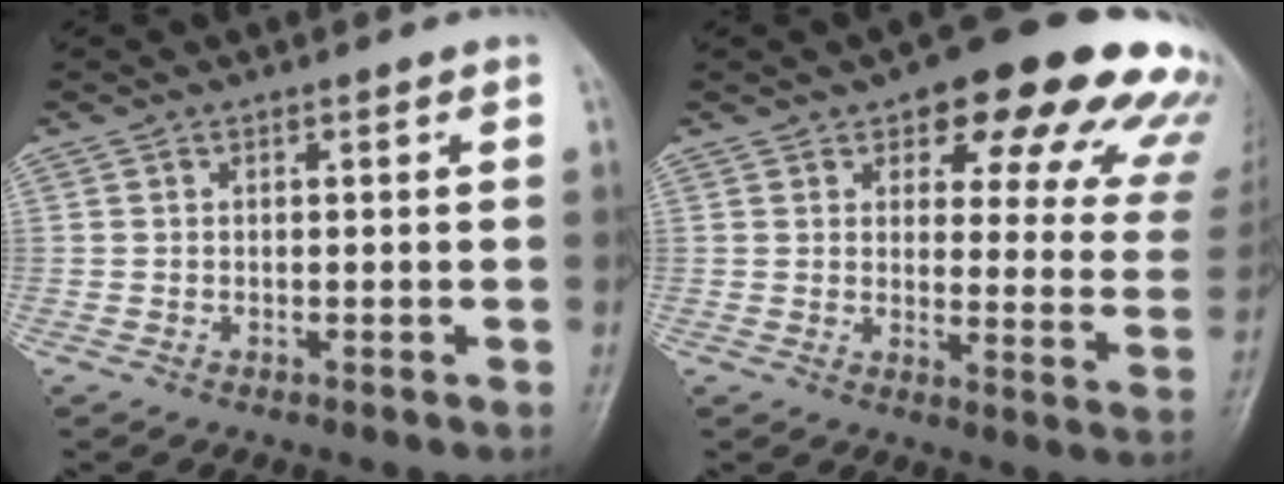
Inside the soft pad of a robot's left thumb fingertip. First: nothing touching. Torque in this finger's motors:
{"motor_torque": [0.81, 0.65, 1.46, -1.31, 0.09]}